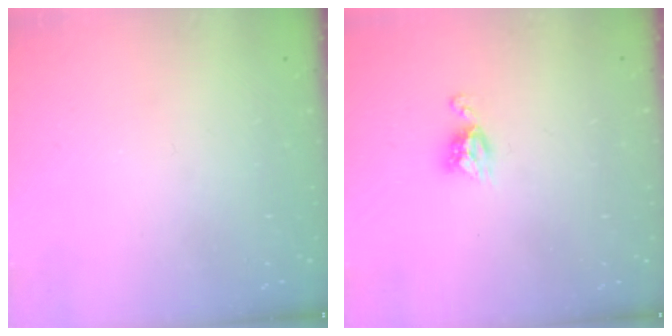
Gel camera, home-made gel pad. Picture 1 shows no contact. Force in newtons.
{"total": 6.5, "press": 6.5, "slide": 0.5}